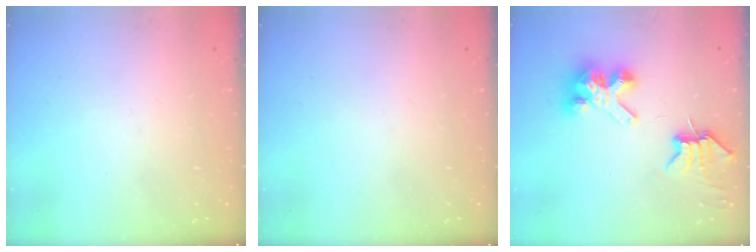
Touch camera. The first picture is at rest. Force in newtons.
{"total": 0.0}
{"total": 8.2, "press": 8.1, "slide": 0.9}